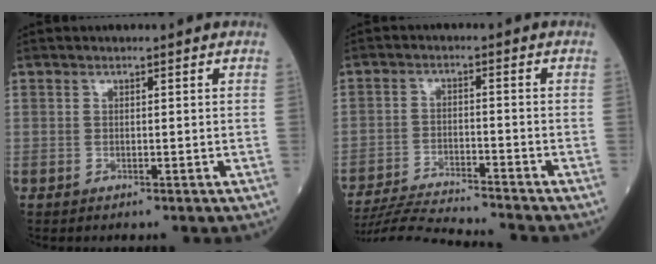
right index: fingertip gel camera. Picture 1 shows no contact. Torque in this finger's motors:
{"motor_torque": [-0.15, -0.11, 0.04, 0.02]}